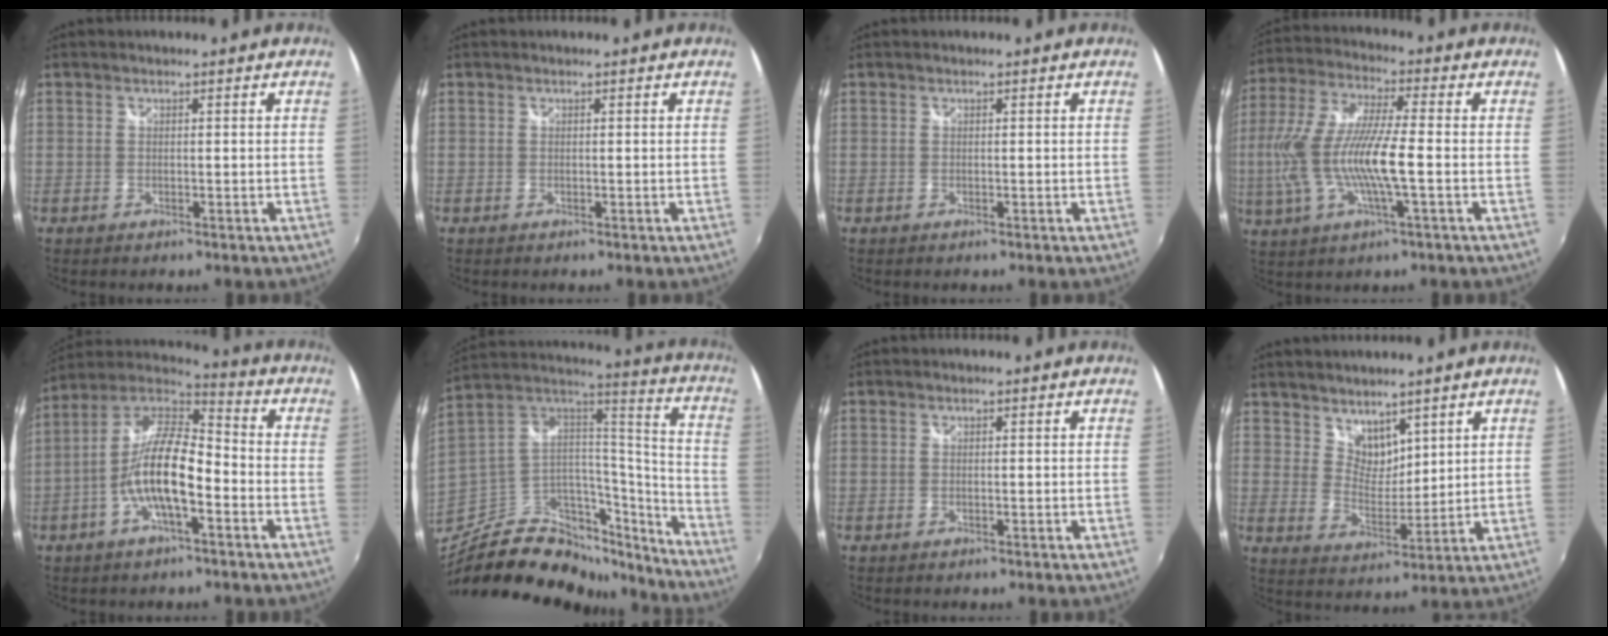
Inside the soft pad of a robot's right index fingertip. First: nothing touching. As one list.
[{"total": 0.0}, {"total": 0.0}, {"total": 15.5, "force": [-2.6, 2.6, 15.1], "torque": [-0.298, -0.009, -0.049]}, {"total": 13.3, "force": [-4.4, 4.0, 11.9], "torque": [-0.237, 0.007, -0.089]}, {"total": 28.3, "force": [-21.2, 13.8, 12.7], "torque": [-0.227, 0.063, -0.319]}, {"total": 0.0}, {"total": 6.0, "force": [4.8, 3.1, 1.8], "torque": [-0.019, -0.002, 0.091]}]